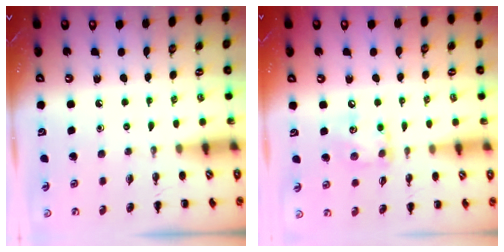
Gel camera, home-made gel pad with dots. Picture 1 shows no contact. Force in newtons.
{"total": 8.2, "press": 8.1, "slide": 0.6}